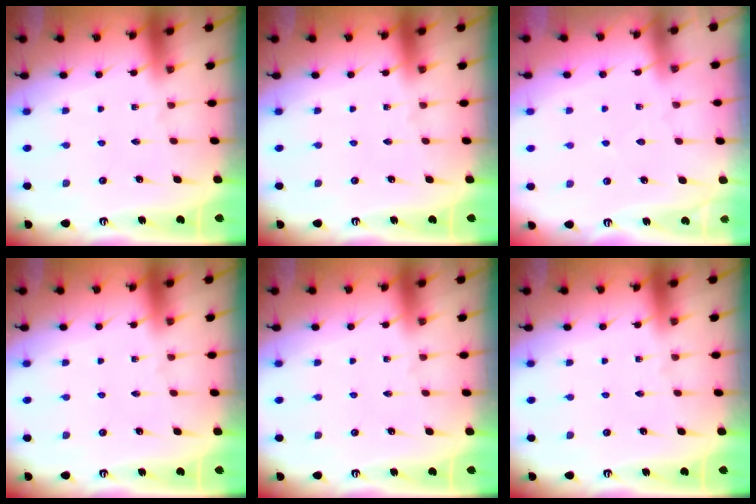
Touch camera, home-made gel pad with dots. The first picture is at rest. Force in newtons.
{"total": 0.0}
{"total": 2.3, "press": 2.3, "slide": 0.3}
{"total": 0.0}
{"total": 0.0}
{"total": 0.0}